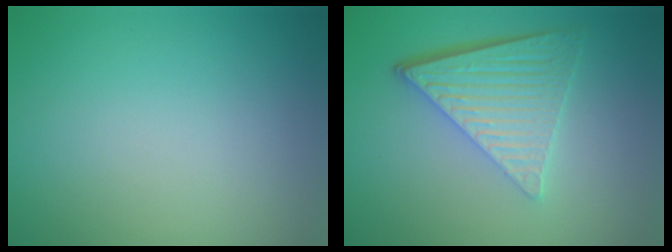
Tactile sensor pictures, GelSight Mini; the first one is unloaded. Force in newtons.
{"total": 6.4, "press": 4.3, "slide": 4.7}